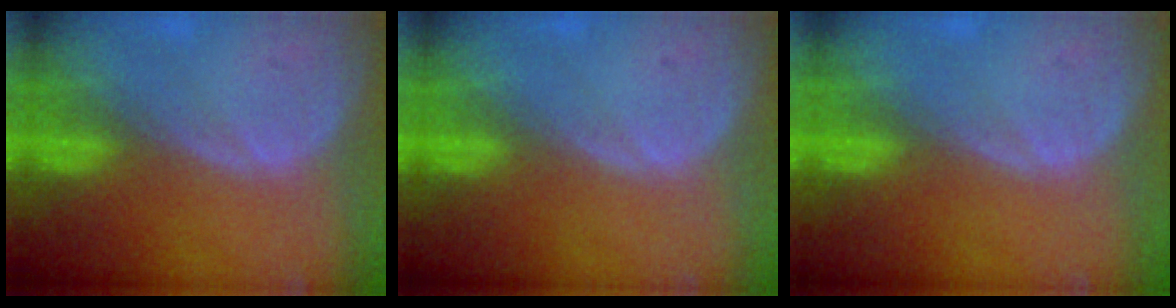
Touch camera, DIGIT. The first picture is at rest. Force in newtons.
{"total": 0.0}
{"total": 0.0}